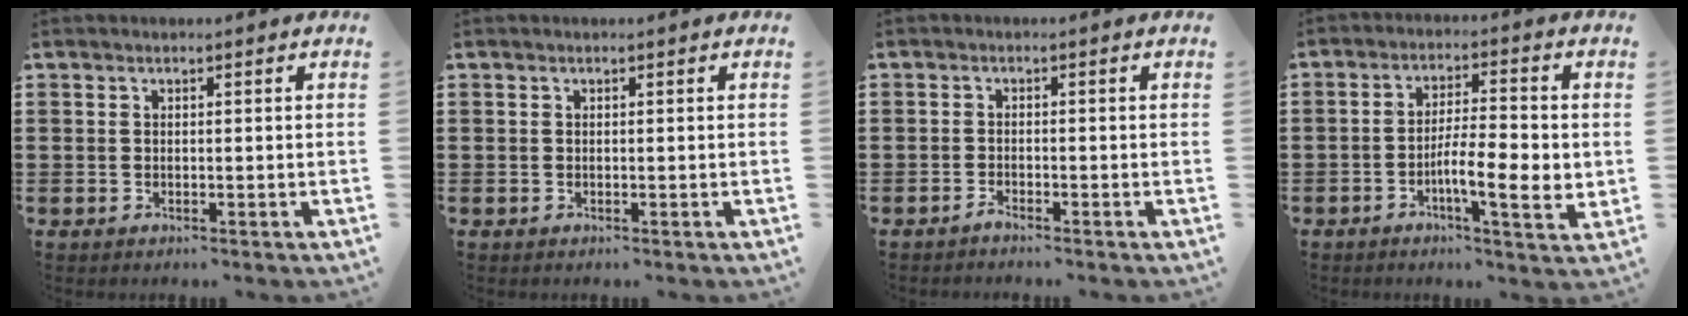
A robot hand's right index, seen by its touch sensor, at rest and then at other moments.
{"total": 0.0}
{"total": 1.1, "force": [-1.1, 0.0, 0.3], "torque": [-0.008, -0.002, -0.021]}
{"total": 7.8, "force": [-1.9, 1.9, 7.4], "torque": [-0.123, -0.004, -0.036]}